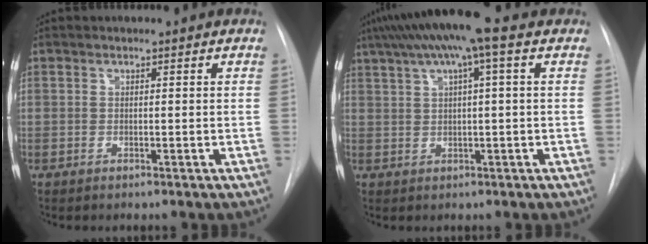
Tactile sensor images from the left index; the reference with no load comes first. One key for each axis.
{"total": 10.0, "fx": 5.4, "fy": 0.2, "fz": 8.4, "tx": -0.146, "ty": 0.038, "tz": 0.086}